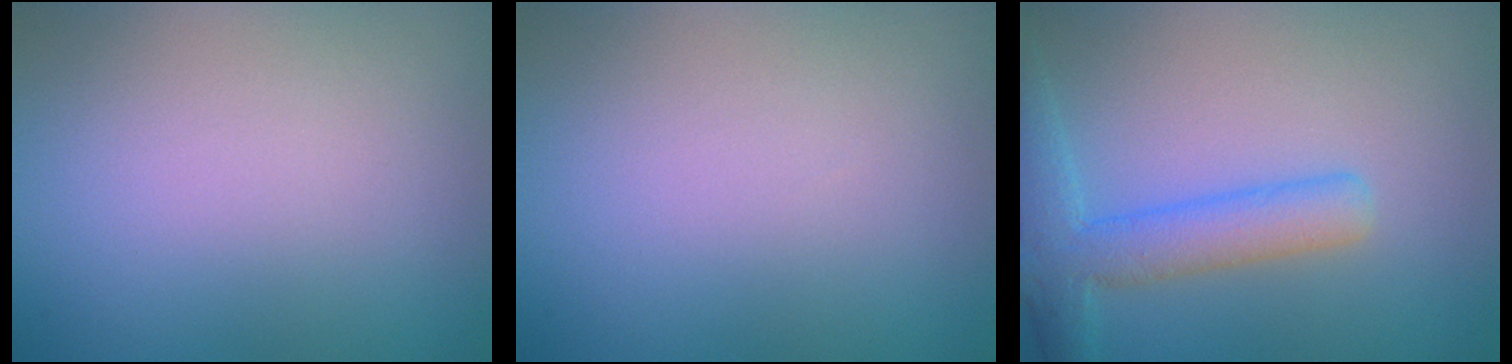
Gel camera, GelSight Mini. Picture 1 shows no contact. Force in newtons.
{"total": 0.0}
{"total": 4.6, "press": 4.6, "slide": 0.2}